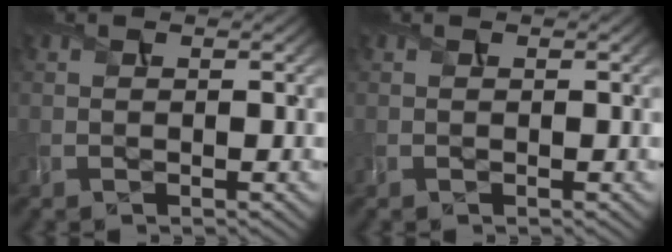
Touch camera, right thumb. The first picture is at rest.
{"total": 0.0}